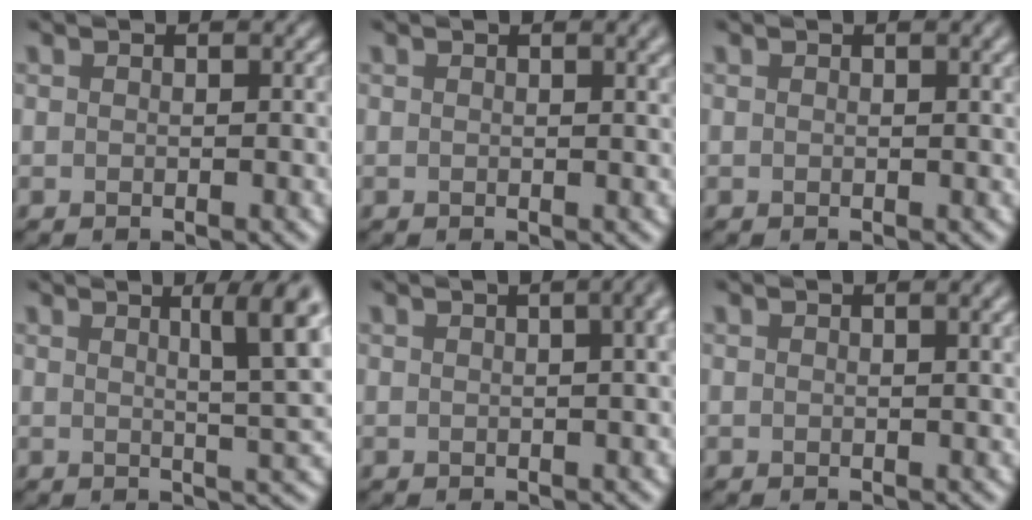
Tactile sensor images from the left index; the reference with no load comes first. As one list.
[{"total": 2.2, "force": [1.0, 0.8, 1.8], "torque": [-0.011, 0.006, 0.010]}, {"total": 1.7, "force": [0.7, 0.5, 1.4], "torque": [-0.012, 0.005, 0.009]}, {"total": 6.9, "force": [2.3, 1.3, 6.4], "torque": [-0.068, 0.009, 0.034]}, {"total": 7.1, "force": [2.0, 3.6, 5.8], "torque": [-0.012, 0.045, -0.012]}, {"total": 2.3, "force": [0.8, 0.7, 2.0], "torque": [-0.016, 0.006, 0.008]}]